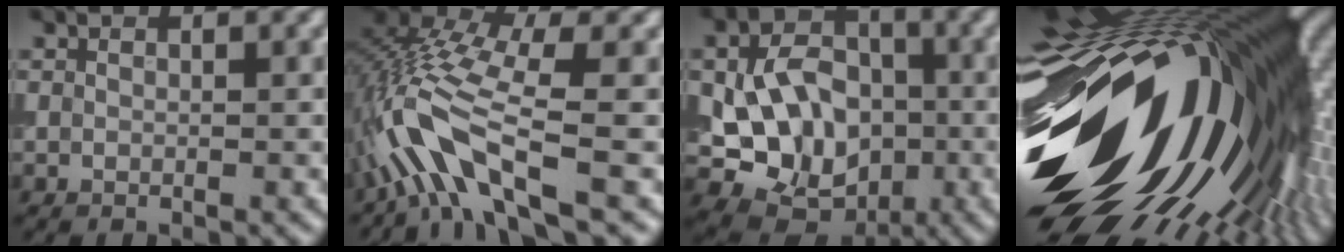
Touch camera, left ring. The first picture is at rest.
{"total": 8.3, "force": [-3.5, 2.4, 7.2], "torque": [-0.151, 0.014, -0.078]}
{"total": 9.3, "force": [-1.3, 7.4, 5.6], "torque": [-0.101, -0.009, -0.019]}
{"total": 21.4, "force": [0.9, 11.0, 18.3], "torque": [-0.302, -0.058, 0.017]}